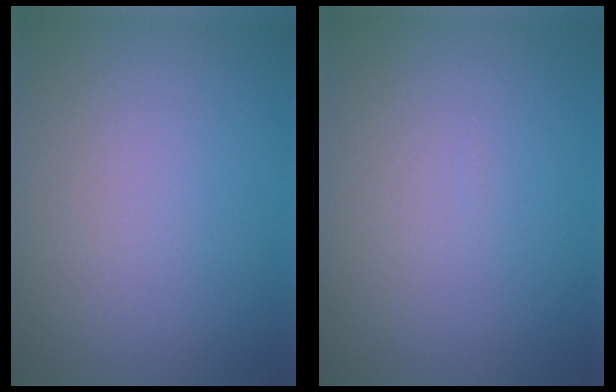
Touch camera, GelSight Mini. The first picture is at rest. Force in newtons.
{"total": 0.0}